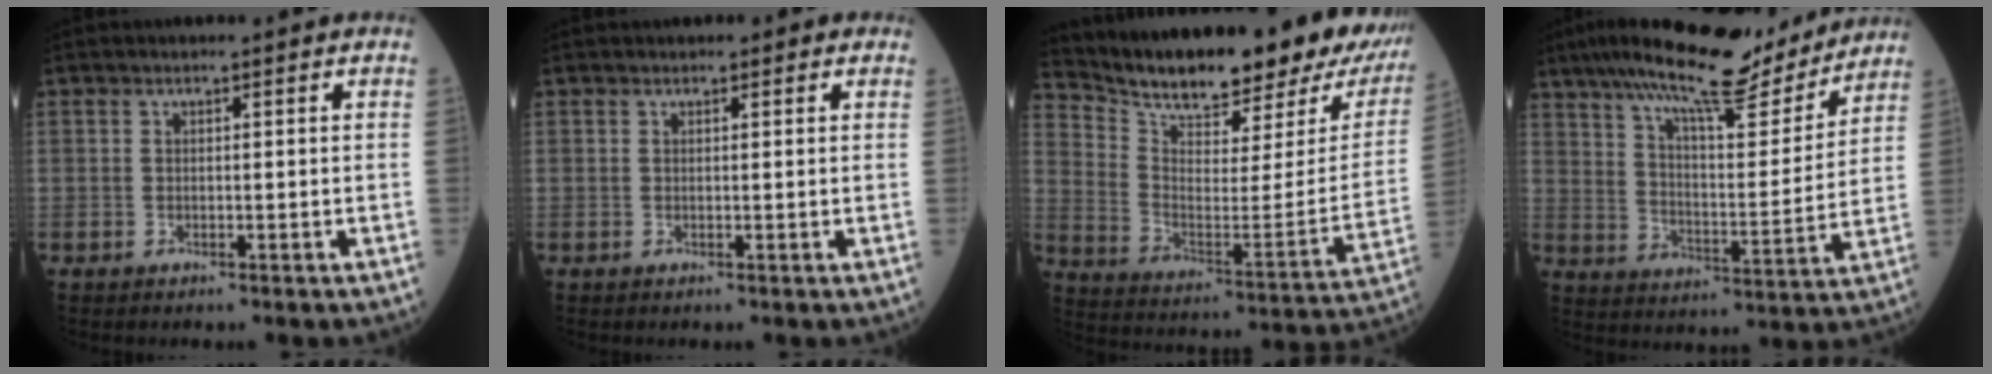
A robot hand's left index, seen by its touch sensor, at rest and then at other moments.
{"total": 1.0, "force": [0.6, 0.7, 0.5], "torque": [-0.007, 0.003, 0.003]}
{"total": 27.0, "force": [23.0, 6.5, 12.7], "torque": [-0.213, -0.050, 0.317]}
{"total": 18.8, "force": [16.0, 3.3, 9.4], "torque": [-0.158, 0.006, 0.246]}